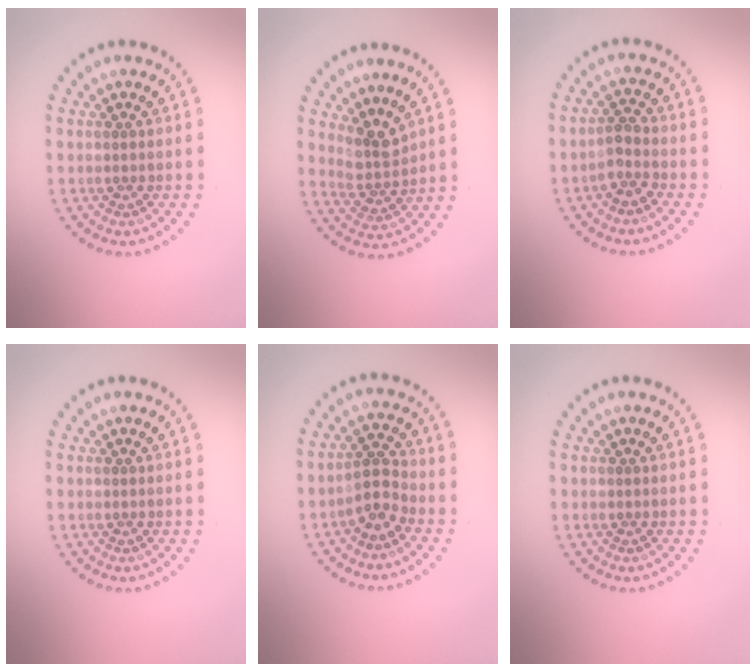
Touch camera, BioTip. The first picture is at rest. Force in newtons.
{"total": 2.7, "press": 2.0, "slide": 1.8}
{"total": 1.8, "press": 1.5, "slide": 1.0}
{"total": 0.0}
{"total": 2.5, "press": 2.0, "slide": 1.5}
{"total": 0.0}